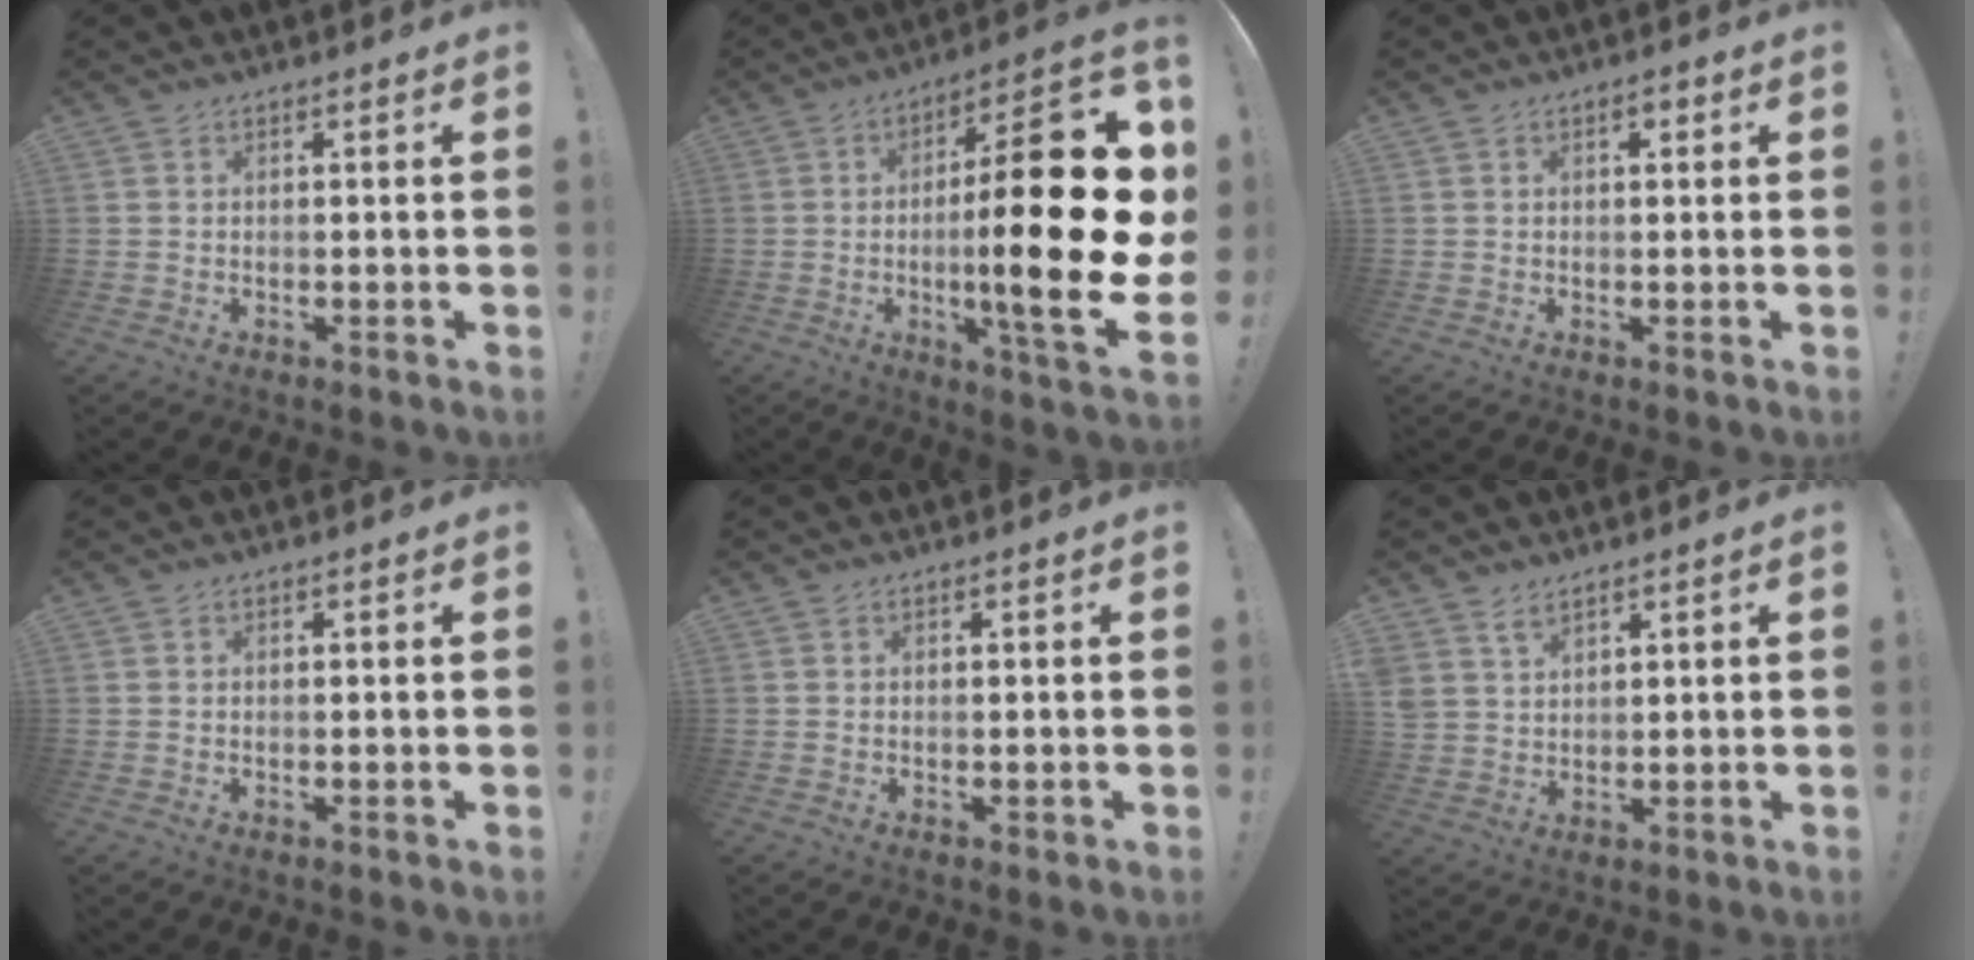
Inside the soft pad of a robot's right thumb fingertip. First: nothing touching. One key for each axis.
{"total": 29.2, "fx": -1.9, "fy": 6.7, "fz": 28.3, "tx": -0.448, "ty": 0.014, "tz": -0.030}
{"total": 1.7, "fx": 0.5, "fy": 1.0, "fz": 1.3, "tx": -0.016, "ty": 0.001, "tz": 0.006}
{"total": 0.0}
{"total": 0.6, "fx": 0.2, "fy": 0.5, "fz": 0.2, "tx": -0.001, "ty": 0.001, "tz": 0.003}
{"total": 4.5, "fx": 3.5, "fy": 2.6, "fz": 1.3, "tx": -0.021, "ty": -0.022, "tz": 0.067}